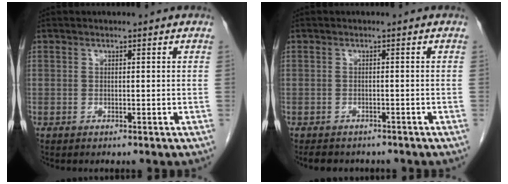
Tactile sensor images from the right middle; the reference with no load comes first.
{"total": 5.0, "force": [-4.3, 2.1, 1.4], "torque": [-0.020, -0.002, -0.053]}